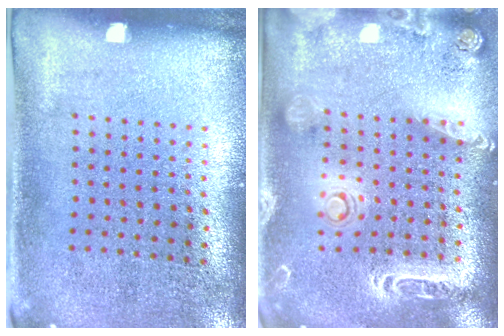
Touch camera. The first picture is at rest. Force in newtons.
{"total": 2.0, "press": 1.9, "slide": 0.7}